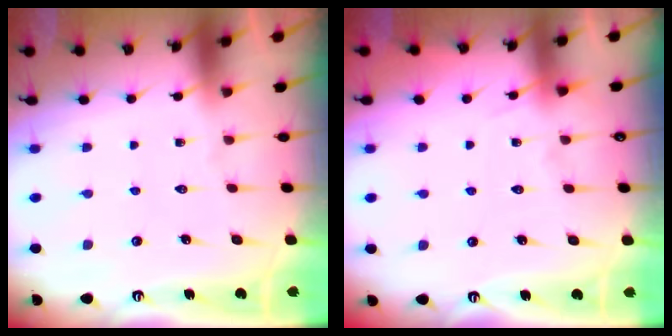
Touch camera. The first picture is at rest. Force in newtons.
{"total": 4.7, "press": 4.7, "slide": 0.5}